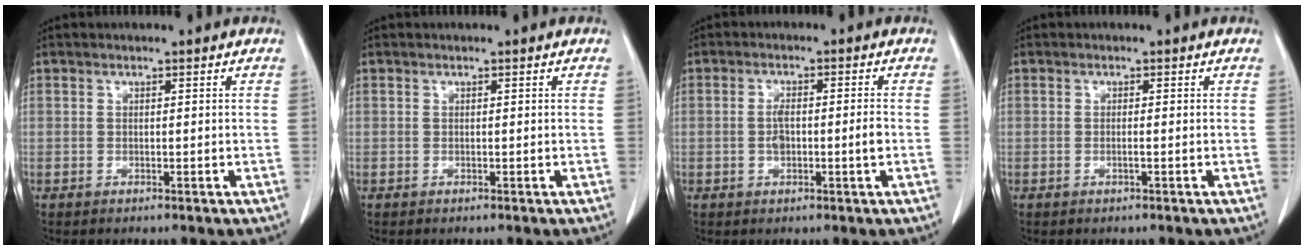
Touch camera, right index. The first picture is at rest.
{"total": 0.0}
{"total": 4.5, "force": [-0.7, 0.9, 4.4], "torque": [-0.089, 0.002, -0.011]}
{"total": 0.8, "force": [-0.2, -0.1, 0.7], "torque": [-0.015, -0.001, -0.003]}